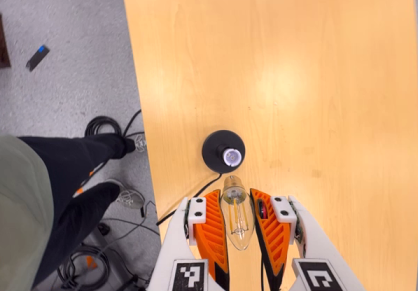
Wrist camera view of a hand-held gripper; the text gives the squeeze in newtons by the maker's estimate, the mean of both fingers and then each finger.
{"total": 19.2, "left": 21.3, "right": 17.0}